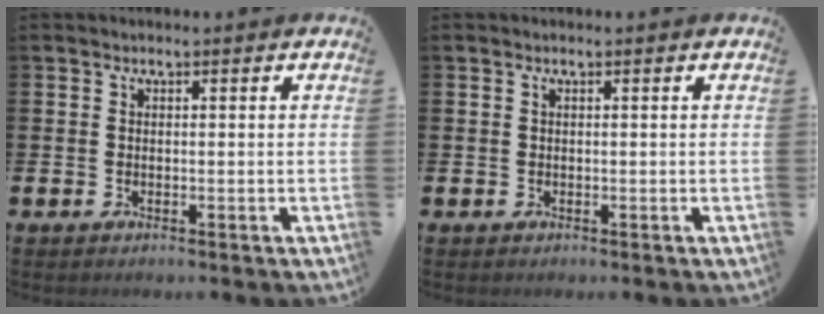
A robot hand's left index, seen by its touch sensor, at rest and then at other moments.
{"total": 0.0}